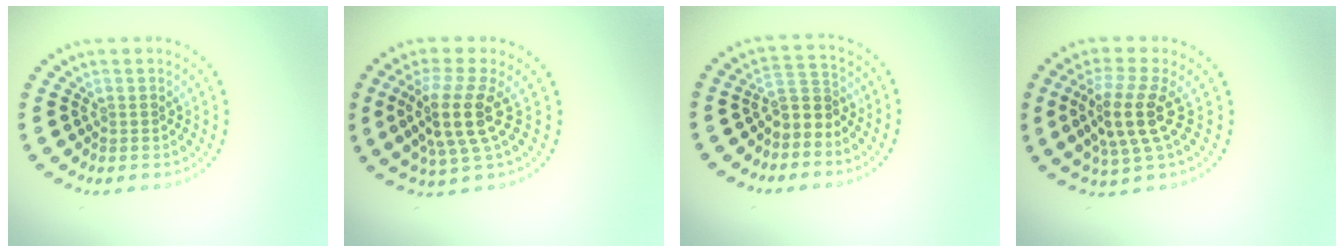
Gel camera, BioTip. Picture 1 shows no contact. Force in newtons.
{"total": 4.3, "press": 3.4, "slide": 2.8}
{"total": 2.4, "press": 2.0, "slide": 1.4}
{"total": 4.2, "press": 3.6, "slide": 2.2}